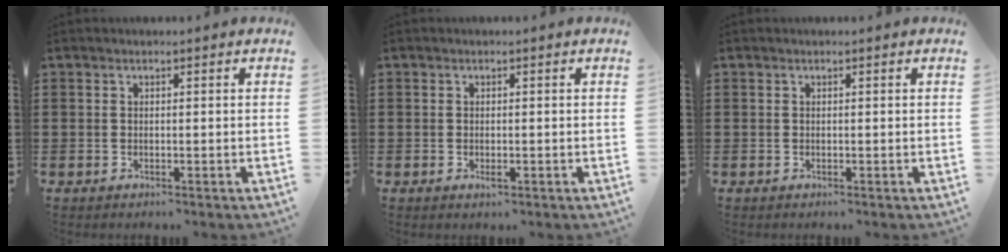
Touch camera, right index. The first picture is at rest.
{"total": 0.8, "force": [-0.3, 0.3, 0.7], "torque": [-0.015, -0.005, -0.004]}
{"total": 0.0}